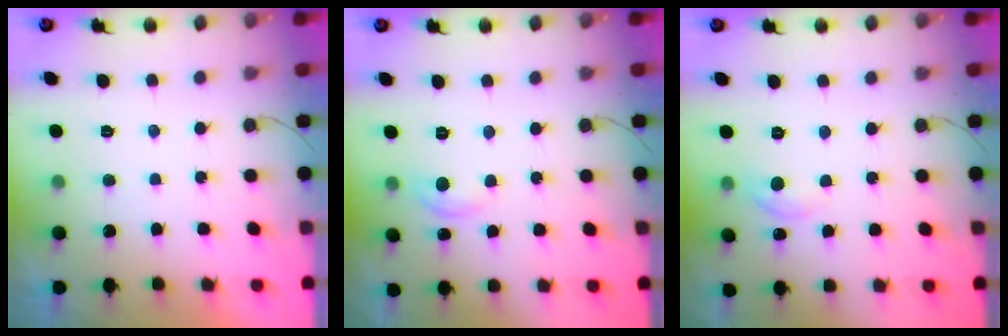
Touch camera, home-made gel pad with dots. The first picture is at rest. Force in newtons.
{"total": 2.9, "press": 2.8, "slide": 0.3}
{"total": 4.6, "press": 4.5, "slide": 0.7}